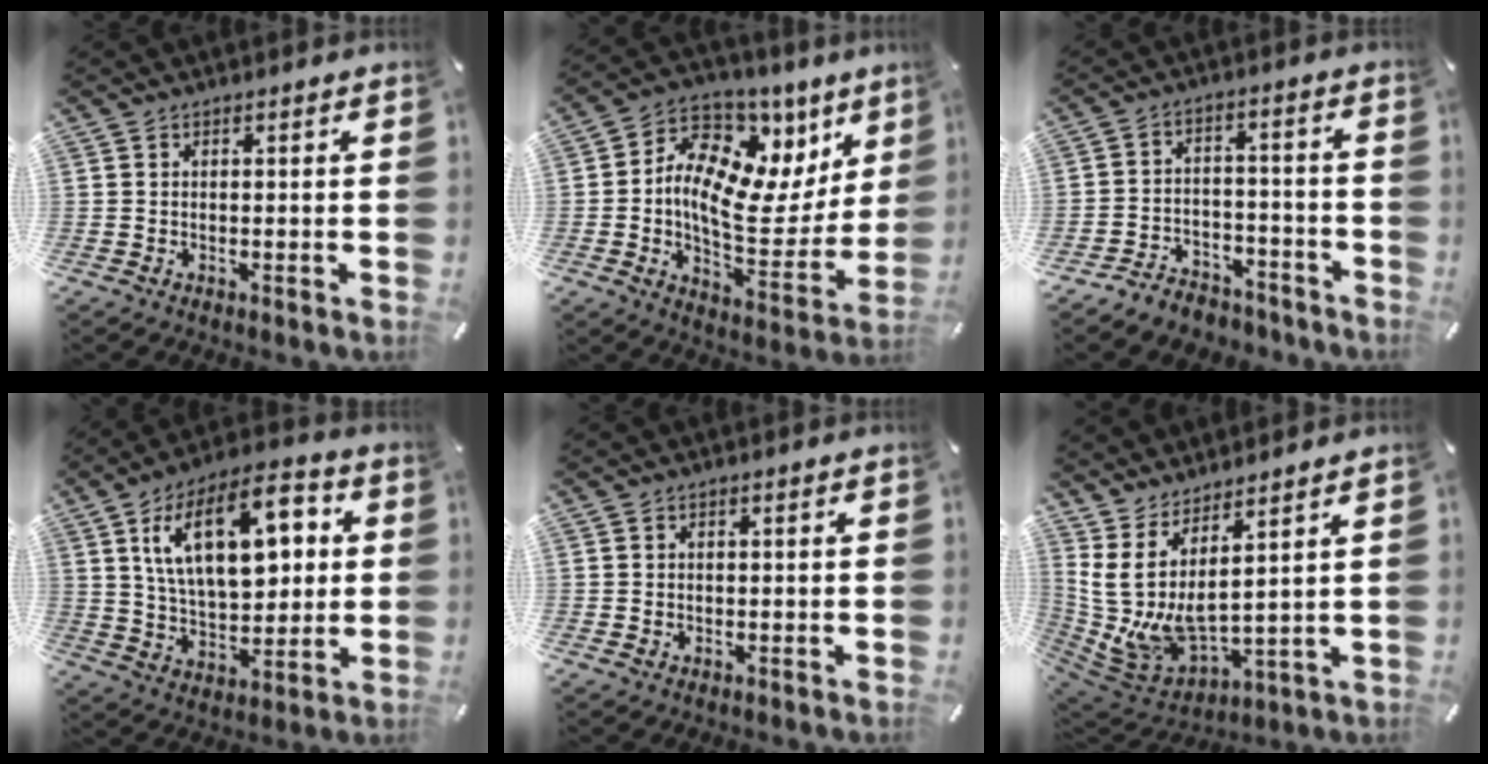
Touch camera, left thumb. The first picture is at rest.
{"total": 14.6, "force": [3.5, 9.4, 10.6], "torque": [-0.172, -0.040, 0.057]}
{"total": 6.6, "force": [-5.2, 3.7, 1.3], "torque": [-0.014, 0.034, -0.098]}
{"total": 20.2, "force": [7.3, 10.7, 15.6], "torque": [-0.269, -0.004, 0.119]}
{"total": 1.0, "force": [0.0, 1.0, 0.3], "torque": [-0.006, 0.006, -0.002]}
{"total": 7.8, "force": [2.4, 3.7, 6.4], "torque": [-0.157, -0.063, 0.049]}